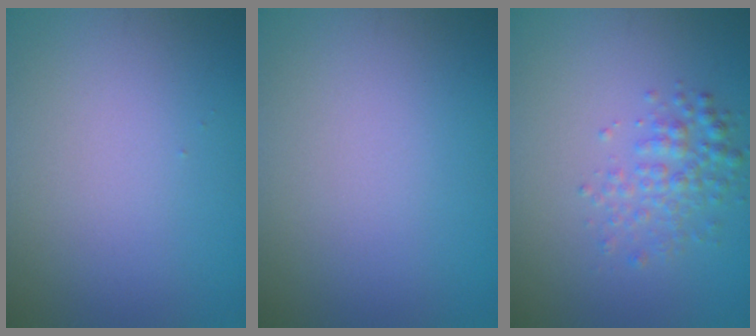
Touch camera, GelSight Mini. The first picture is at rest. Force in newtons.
{"total": 0.0}
{"total": 2.5, "press": 2.5, "slide": 0.1}